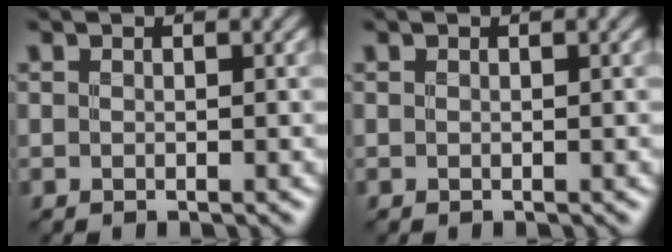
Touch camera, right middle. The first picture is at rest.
{"total": 0.0}